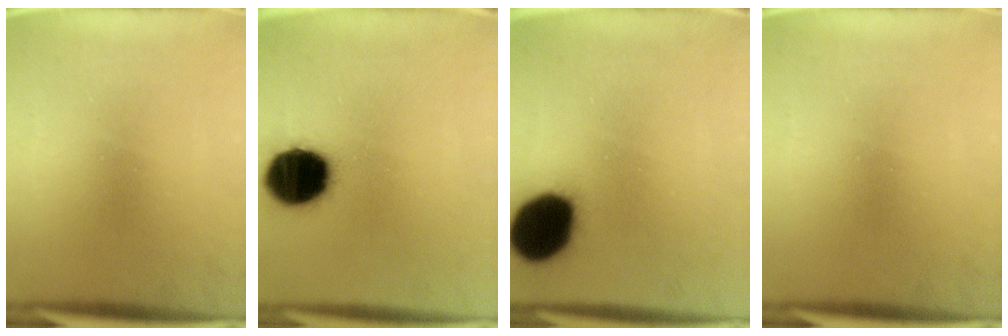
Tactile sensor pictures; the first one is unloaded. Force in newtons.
{"total": 20.1}
{"total": 19.3}
{"total": 0.0}